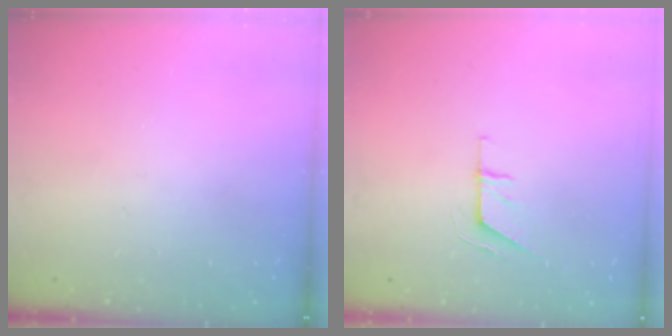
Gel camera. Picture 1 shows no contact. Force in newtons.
{"total": 4.5, "press": 4.5, "slide": 0.3}